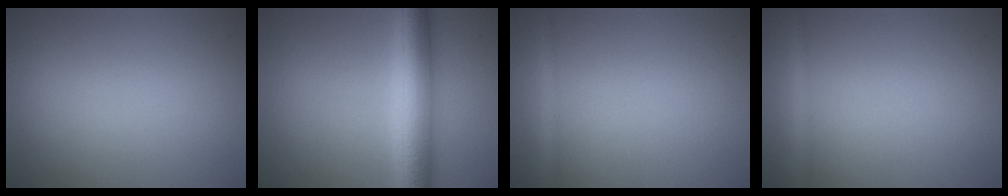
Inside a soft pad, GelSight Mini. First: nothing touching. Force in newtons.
{"total": 6.6, "press": 6.6, "slide": 0.0}
{"total": 1.3, "press": 1.3, "slide": 0.1}
{"total": 1.3, "press": 1.3, "slide": 0.1}